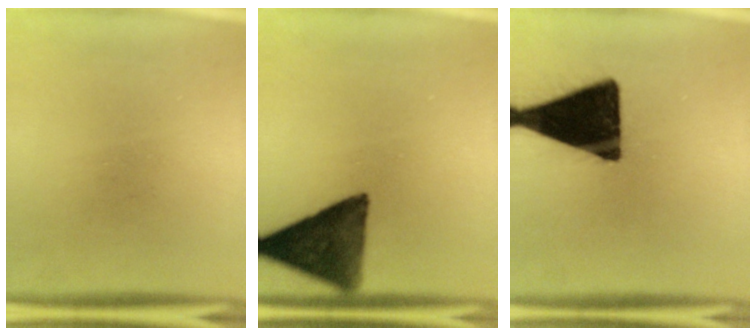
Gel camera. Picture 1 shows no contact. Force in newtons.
{"total": 13.0}
{"total": 19.4}